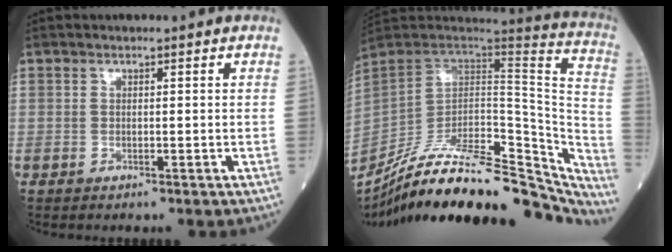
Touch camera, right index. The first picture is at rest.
{"total": 34.8, "force": [-29.7, 9.0, 15.7], "torque": [-0.197, -0.023, -0.418]}